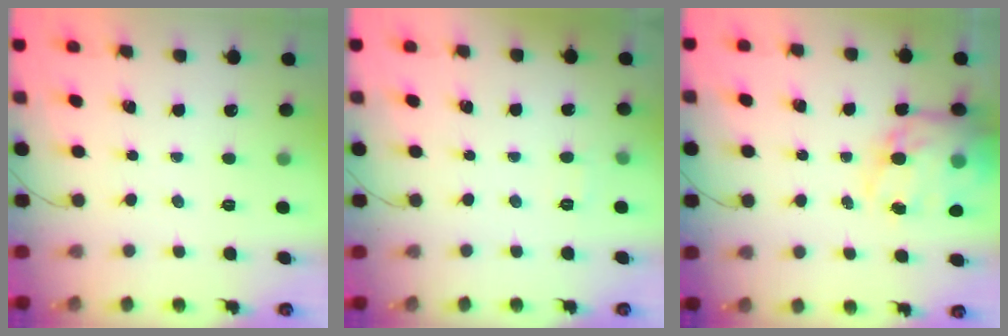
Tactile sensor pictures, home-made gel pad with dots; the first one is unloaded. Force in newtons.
{"total": 2.0, "press": 1.7, "slide": 1.0}
{"total": 16.6, "press": 16.1, "slide": 4.1}